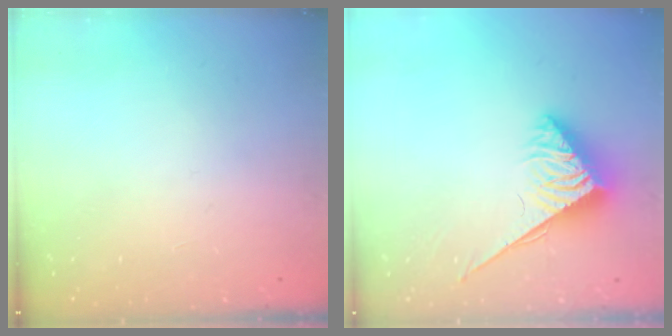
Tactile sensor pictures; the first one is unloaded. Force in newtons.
{"total": 4.0, "press": 4.0, "slide": 0.6}